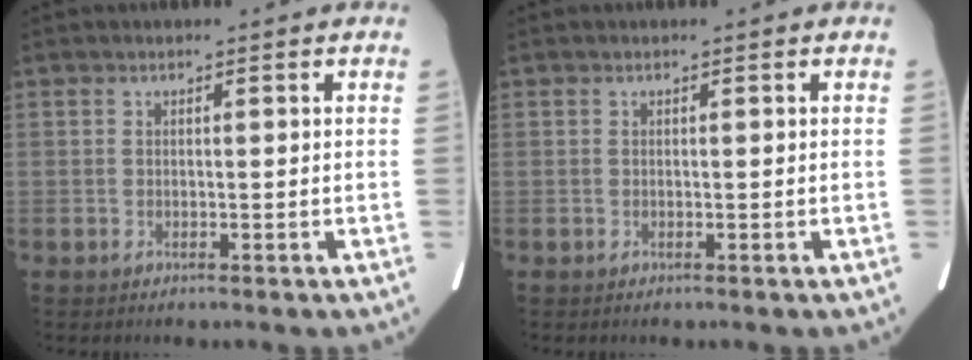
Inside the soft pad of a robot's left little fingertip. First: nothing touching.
{"total": 0.0}